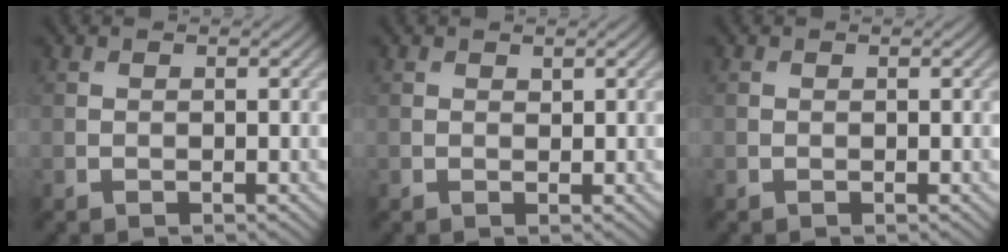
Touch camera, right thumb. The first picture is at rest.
{"total": 0.5, "force": [0.4, 0.3, 0.2], "torque": [0.000, 0.000, 0.007]}
{"total": 0.0}